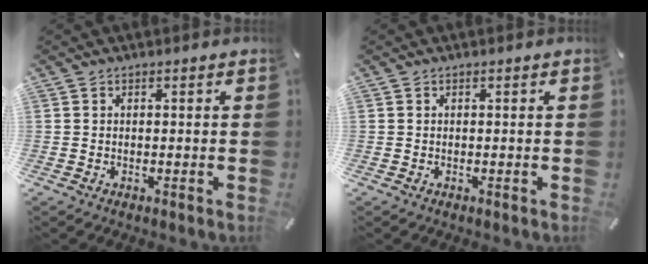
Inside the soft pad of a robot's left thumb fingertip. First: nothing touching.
{"total": 0.0}